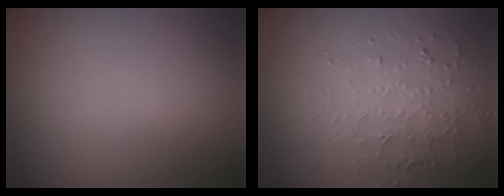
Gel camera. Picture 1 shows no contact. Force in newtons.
{"total": 3.4, "press": 3.2, "slide": 1.0}